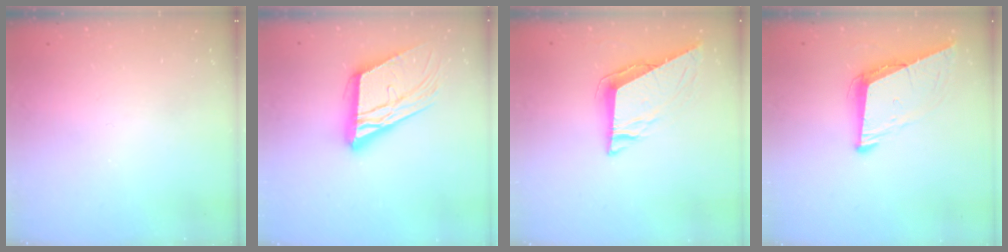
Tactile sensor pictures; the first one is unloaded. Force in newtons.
{"total": 17.6, "press": 17.4, "slide": 2.6}
{"total": 8.4, "press": 8.4, "slide": 0.9}
{"total": 8.9, "press": 8.2, "slide": 3.5}